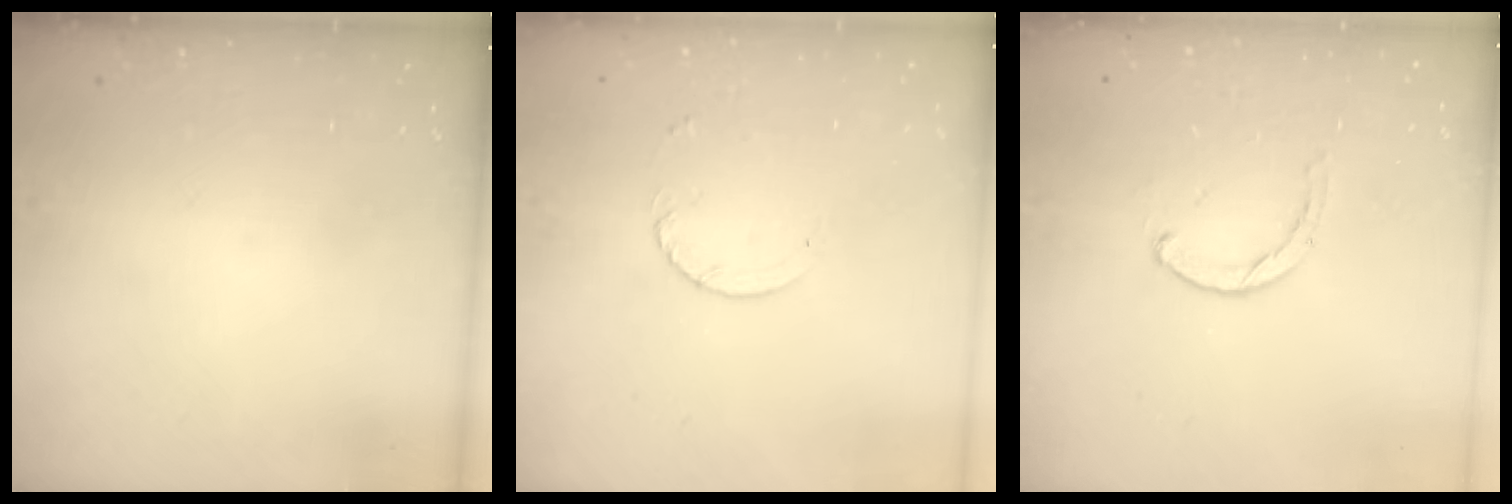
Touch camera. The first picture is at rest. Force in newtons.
{"total": 3.8, "press": 3.8, "slide": 0.3}
{"total": 0.6, "press": 0.6, "slide": 0.2}